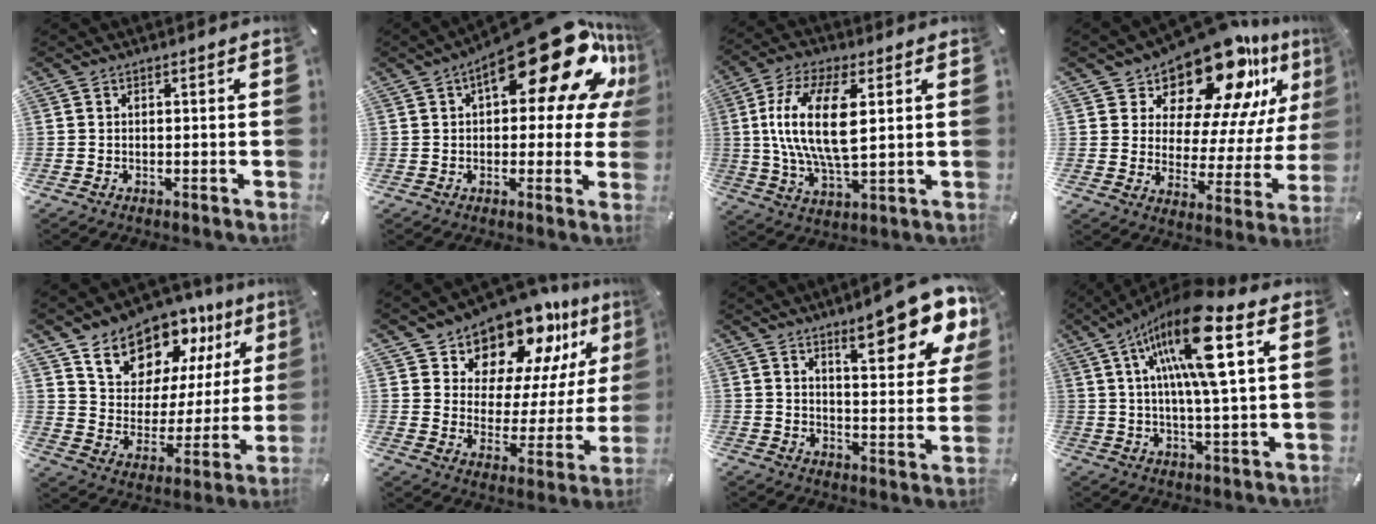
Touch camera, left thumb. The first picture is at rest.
{"total": 24.7, "force": [12.5, 9.8, 18.9], "torque": [-0.253, -0.080, 0.201]}
{"total": 16.1, "force": [3.1, 7.0, 14.2], "torque": [-0.302, -0.007, 0.048]}
{"total": 20.0, "force": [16.3, 7.8, 8.5], "torque": [-0.124, -0.145, 0.272]}
{"total": 13.5, "force": [11.1, 7.6, 1.2], "torque": [-0.031, -0.115, 0.205]}
{"total": 16.1, "force": [13.8, 7.3, 3.9], "torque": [-0.070, -0.131, 0.239]}
{"total": 15.4, "force": [10.6, 4.5, 10.2], "torque": [-0.136, -0.070, 0.170]}
{"total": 18.3, "force": [7.1, 4.2, 16.4], "torque": [-0.310, -0.018, 0.104]}